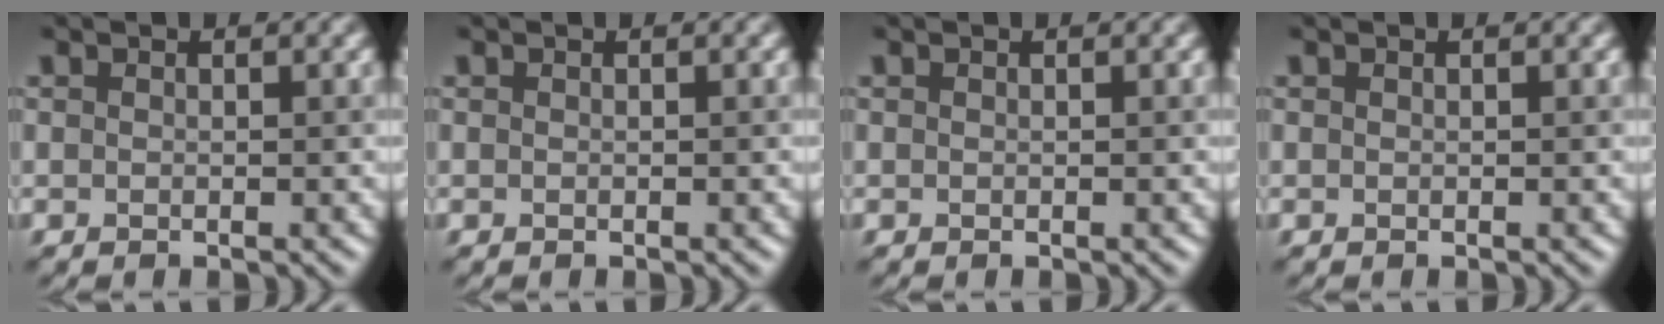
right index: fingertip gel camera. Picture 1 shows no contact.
{"total": 0.0}
{"total": 0.0}
{"total": 0.0}